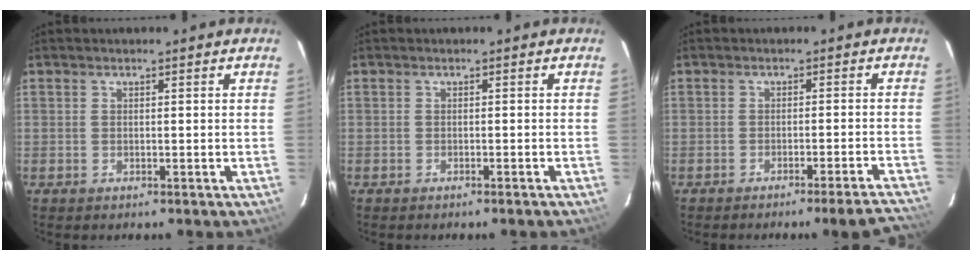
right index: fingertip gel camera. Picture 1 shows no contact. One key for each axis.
{"total": 1.0, "fx": -1.0, "fy": -0.1, "fz": 0.4, "tx": -0.009, "ty": 0.001, "tz": -0.015}
{"total": 9.8, "fx": -9.2, "fy": -0.9, "fz": 3.2, "tx": -0.034, "ty": 0.005, "tz": -0.112}